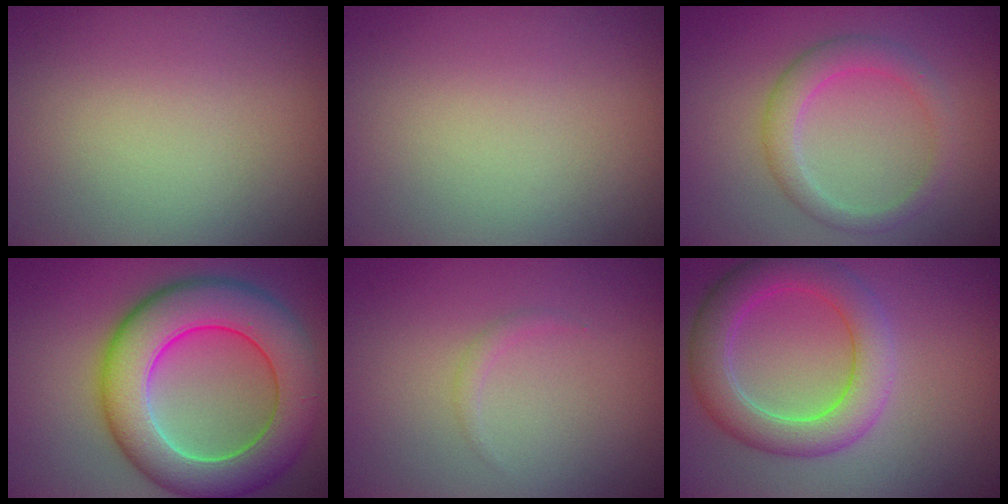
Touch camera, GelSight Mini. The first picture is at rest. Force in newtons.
{"total": 0.0}
{"total": 2.8, "press": 2.8, "slide": 0.1}
{"total": 10.0, "press": 9.9, "slide": 0.5}
{"total": 0.7, "press": 0.7, "slide": 0.1}
{"total": 5.5, "press": 5.5, "slide": 0.2}